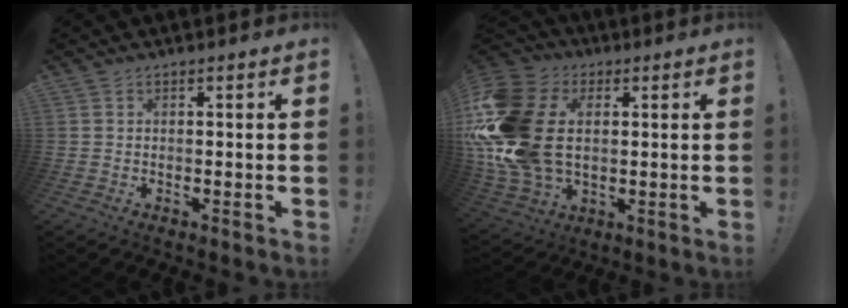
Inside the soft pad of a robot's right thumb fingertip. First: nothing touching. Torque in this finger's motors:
{"motor_torque": [2.51, 2.50, 1.76, -1.01, 1.05]}